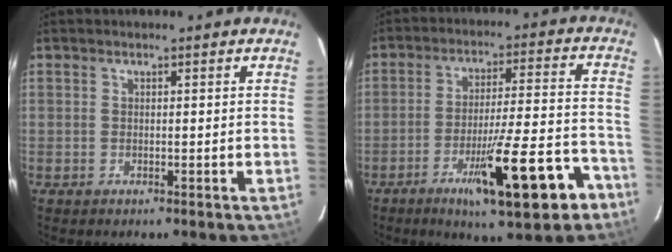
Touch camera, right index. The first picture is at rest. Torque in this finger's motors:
{"motor_torque": [1.10, -1.04, 0.32, 0.14]}